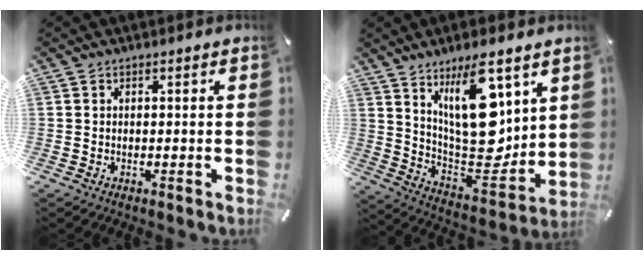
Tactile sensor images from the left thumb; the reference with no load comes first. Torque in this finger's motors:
{"motor_torque": [2.64, 2.35, 1.71, -1.06, 0.57]}